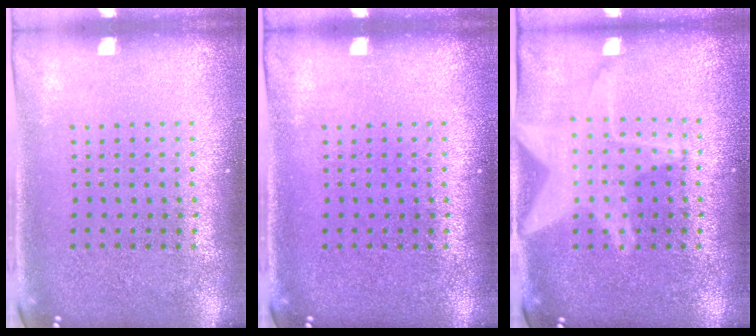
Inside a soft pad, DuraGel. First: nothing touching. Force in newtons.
{"total": 0.0}
{"total": 1.8, "press": 1.8, "slide": 0.1}